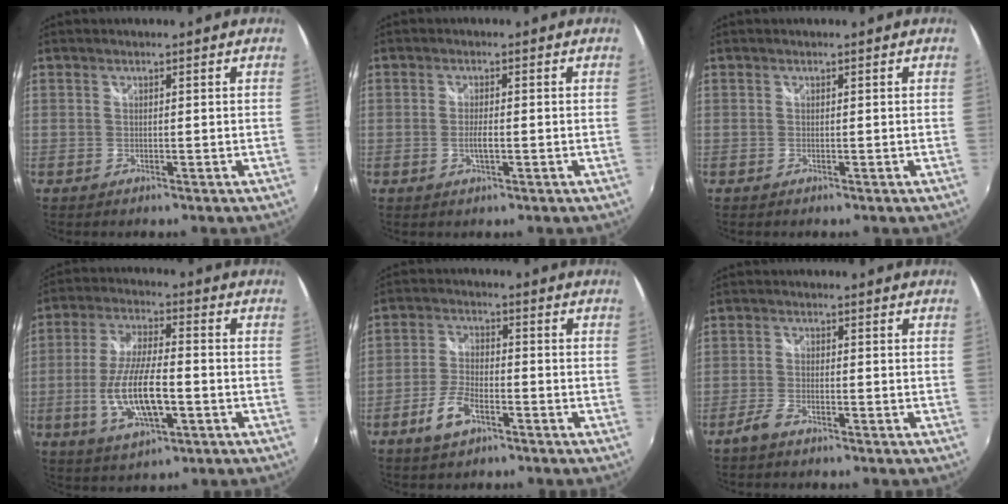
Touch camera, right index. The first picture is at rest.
{"total": 2.2, "force": [-0.6, 0.6, 2.0], "torque": [-0.040, -0.003, -0.011]}
{"total": 0.0}
{"total": 13.1, "force": [-3.6, 4.5, 11.8], "torque": [-0.239, -0.008, -0.061]}
{"total": 6.7, "force": [-3.9, 2.9, 4.6], "torque": [-0.102, 0.002, -0.071]}
{"total": 3.3, "force": [-2.5, 0.9, 1.8], "torque": [-0.055, -0.001, -0.054]}